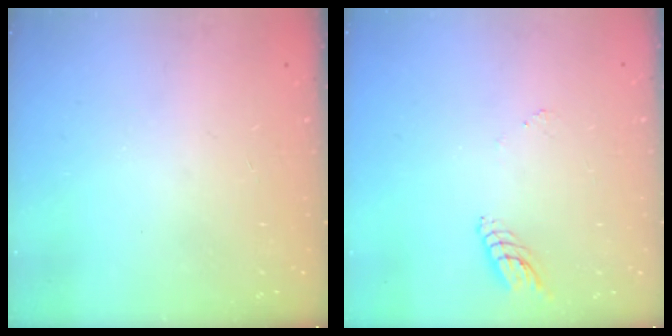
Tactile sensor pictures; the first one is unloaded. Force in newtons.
{"total": 6.0, "press": 6.0, "slide": 0.4}